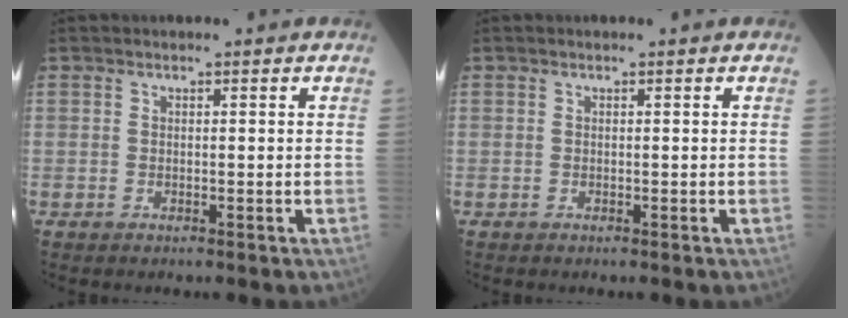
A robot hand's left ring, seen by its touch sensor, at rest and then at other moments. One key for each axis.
{"total": 0.0}